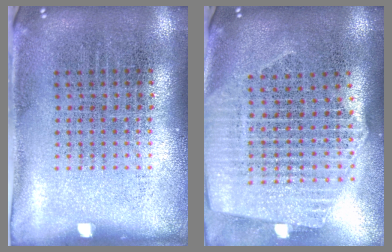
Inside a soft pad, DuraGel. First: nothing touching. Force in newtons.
{"total": 2.5, "press": 2.1, "slide": 1.3}